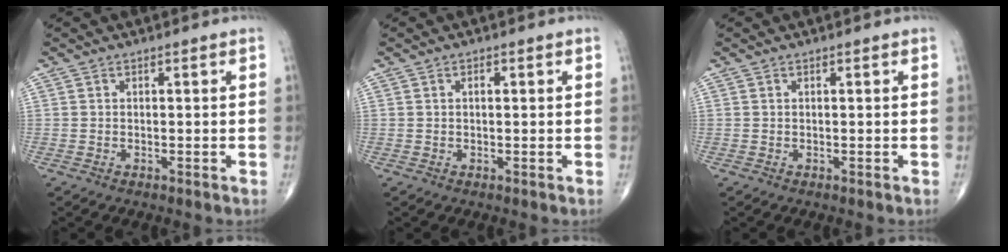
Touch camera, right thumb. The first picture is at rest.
{"total": 0.9, "force": [0.2, 0.4, 0.8], "torque": [-0.012, 0.003, 0.002]}
{"total": 0.0}